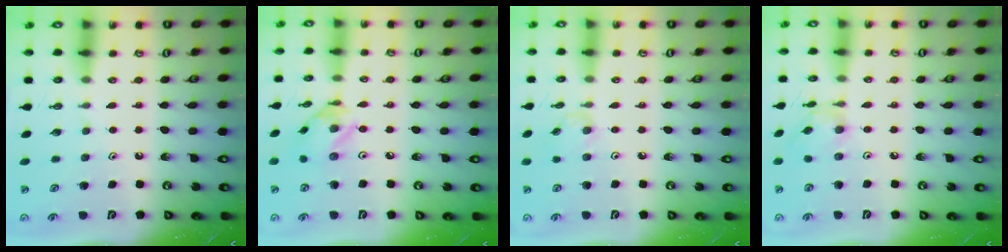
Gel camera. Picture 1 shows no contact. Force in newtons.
{"total": 7.8, "press": 7.8, "slide": 0.5}
{"total": 2.5, "press": 2.5, "slide": 0.4}
{"total": 4.4, "press": 4.4, "slide": 0.3}